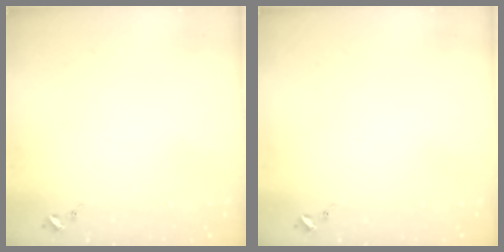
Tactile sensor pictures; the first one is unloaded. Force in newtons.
{"total": 0.0}